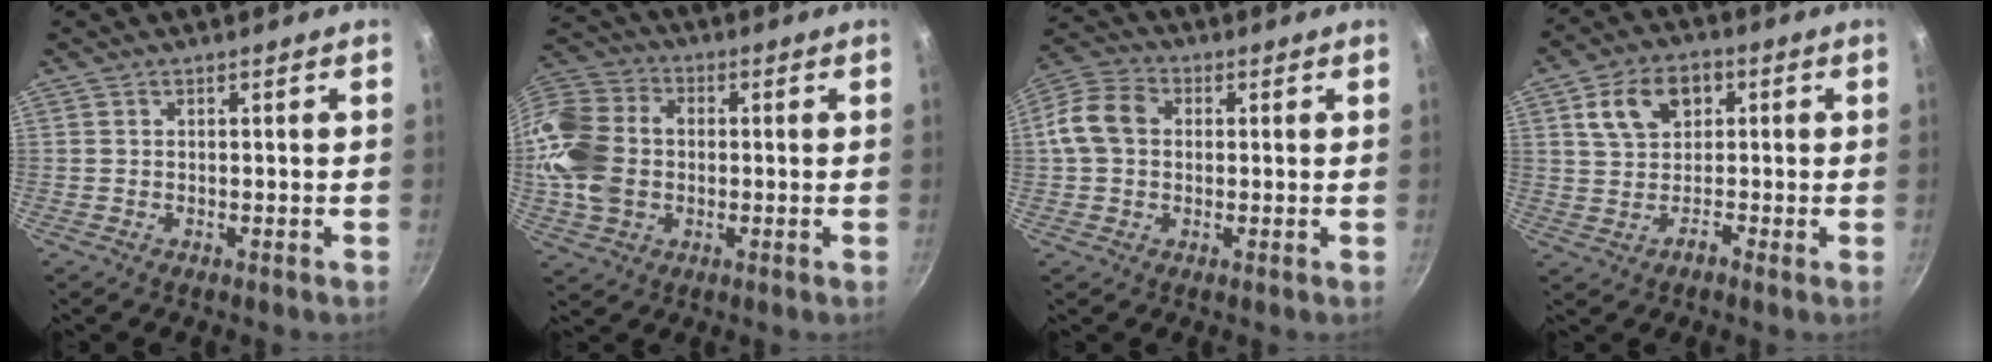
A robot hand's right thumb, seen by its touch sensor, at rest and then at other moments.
{"total": 17.7, "force": [-0.5, 13.7, 11.2], "torque": [-0.227, 0.028, -0.019]}
{"total": 9.0, "force": [0.8, 7.0, 5.5], "torque": [-0.092, 0.022, -0.002]}
{"total": 8.9, "force": [1.7, 6.9, 5.4], "torque": [-0.063, 0.020, 0.021]}